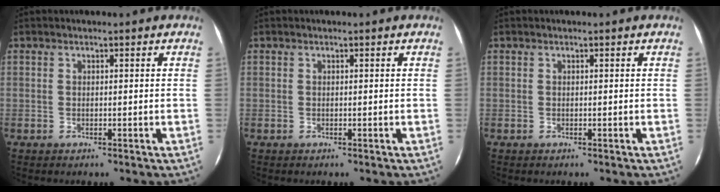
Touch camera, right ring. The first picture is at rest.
{"total": 0.0}
{"total": 0.0}